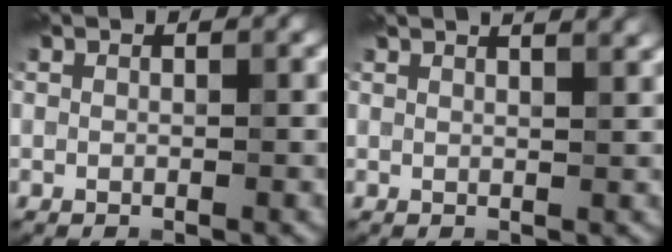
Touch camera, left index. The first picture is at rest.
{"total": 5.8, "force": [4.0, 2.5, 3.4], "torque": [-0.015, 0.045, 0.018]}